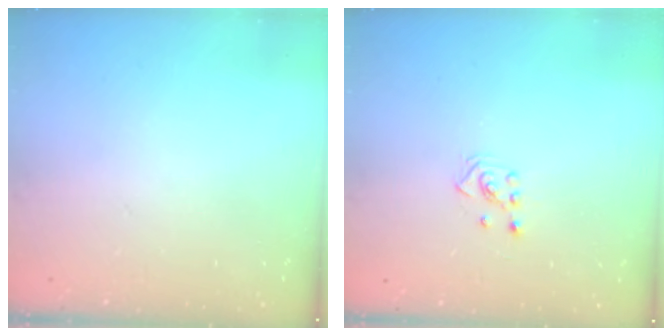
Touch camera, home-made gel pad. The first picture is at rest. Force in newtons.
{"total": 2.3, "press": 2.2, "slide": 0.8}